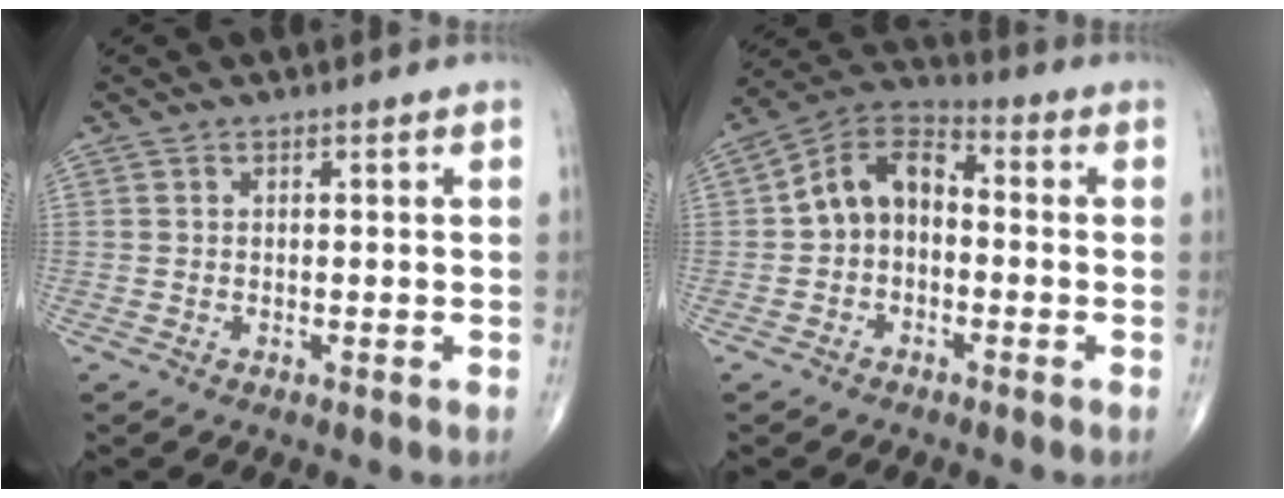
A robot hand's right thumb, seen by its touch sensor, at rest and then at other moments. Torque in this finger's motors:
{"motor_torque": [-0.23, 0.51, 0.87, -0.20, 0.29]}